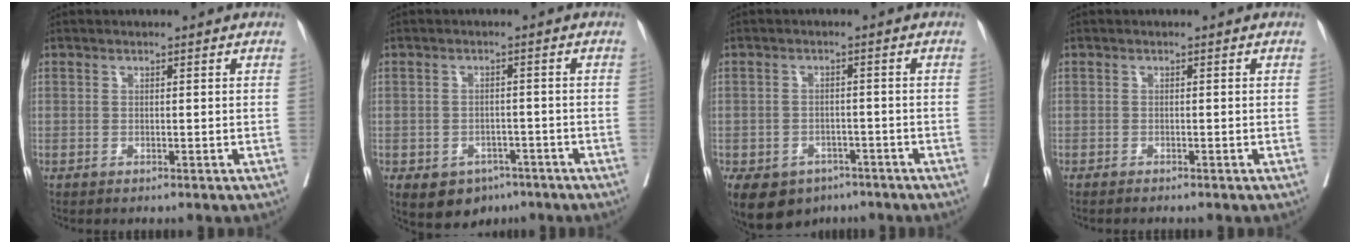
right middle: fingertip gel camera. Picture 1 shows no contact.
{"total": 7.3, "force": [-4.3, 5.2, 2.6], "torque": [-0.038, 0.007, -0.055]}
{"total": 12.9, "force": [-7.5, 9.2, 4.9], "torque": [-0.135, -0.010, -0.100]}
{"total": 1.6, "force": [-1.4, 0.0, 0.8], "torque": [-0.011, 0.000, -0.019]}